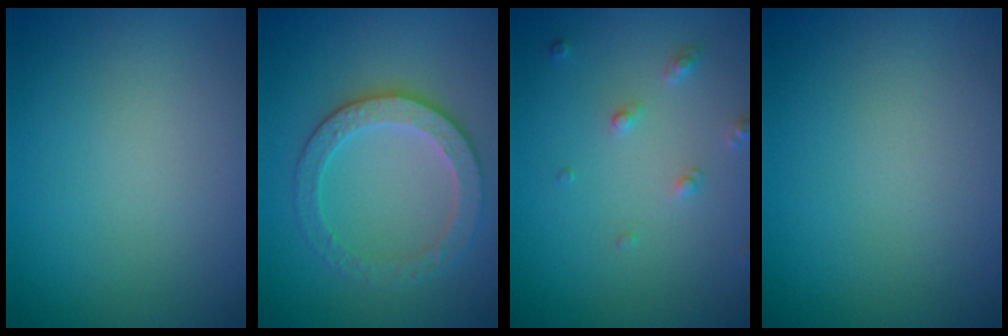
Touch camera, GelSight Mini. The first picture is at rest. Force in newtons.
{"total": 3.6, "press": 3.5, "slide": 0.9}
{"total": 1.6, "press": 1.5, "slide": 0.4}
{"total": 0.0}